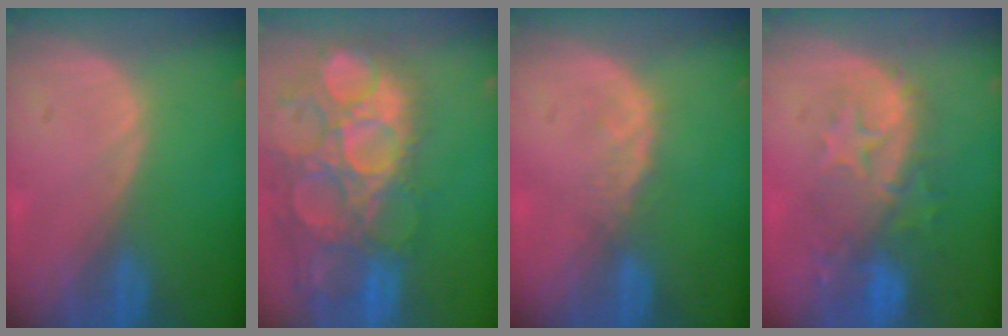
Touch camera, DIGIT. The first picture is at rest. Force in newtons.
{"total": 15.4, "press": 12.7, "slide": 8.7}
{"total": 1.9, "press": 1.9, "slide": 0.3}
{"total": 10.3, "press": 8.9, "slide": 5.1}